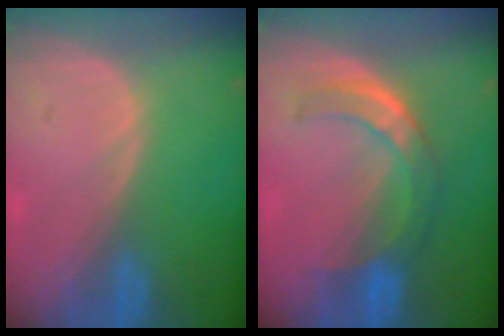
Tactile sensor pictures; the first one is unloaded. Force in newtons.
{"total": 7.7, "press": 6.5, "slide": 4.2}